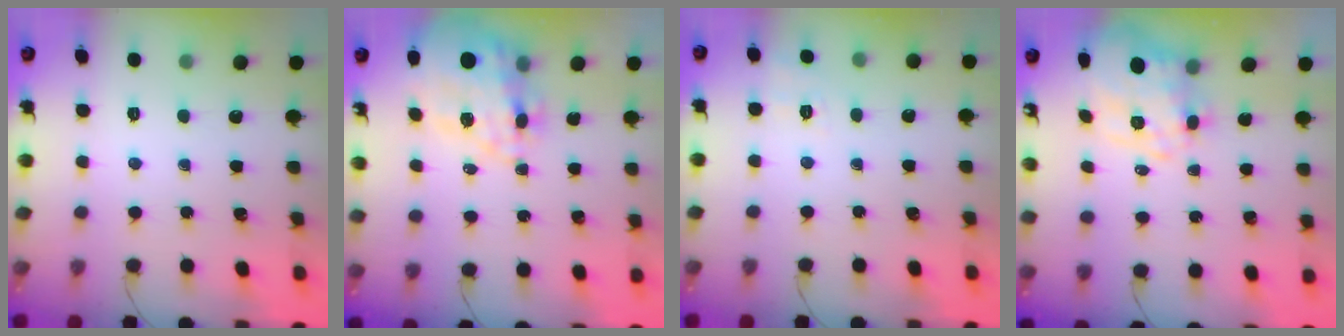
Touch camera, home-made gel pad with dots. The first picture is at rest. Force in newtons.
{"total": 21.9, "press": 21.4, "slide": 4.8}
{"total": 2.6, "press": 1.6, "slide": 2.1}
{"total": 4.6, "press": 4.0, "slide": 2.3}